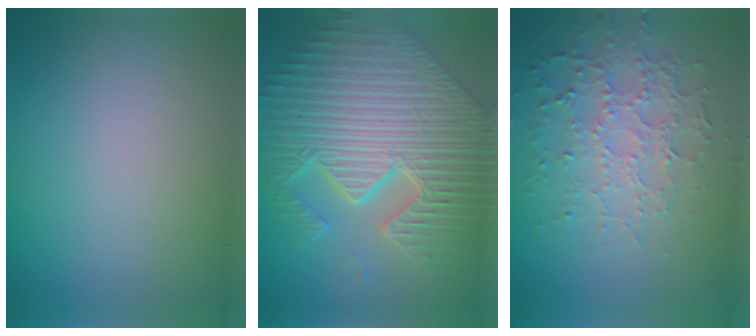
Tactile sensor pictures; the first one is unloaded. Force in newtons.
{"total": 11.8, "press": 7.8, "slide": 8.9}
{"total": 5.0, "press": 3.5, "slide": 3.6}